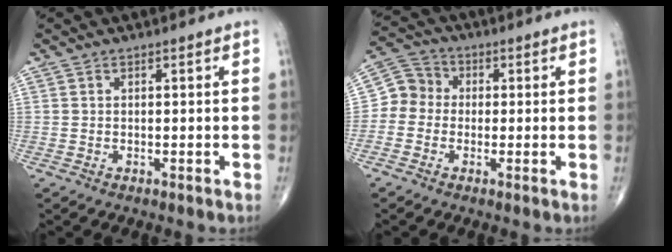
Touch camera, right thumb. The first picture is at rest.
{"total": 6.0, "force": [-0.6, 5.4, 2.4], "torque": [-0.023, 0.022, -0.029]}